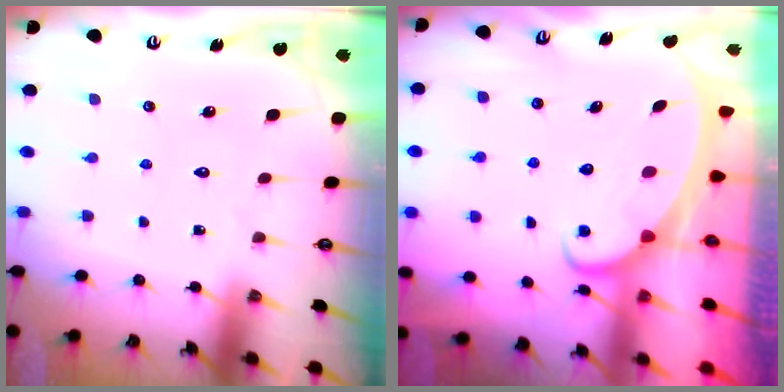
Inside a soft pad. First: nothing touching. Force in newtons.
{"total": 2.3, "press": 2.2, "slide": 0.3}